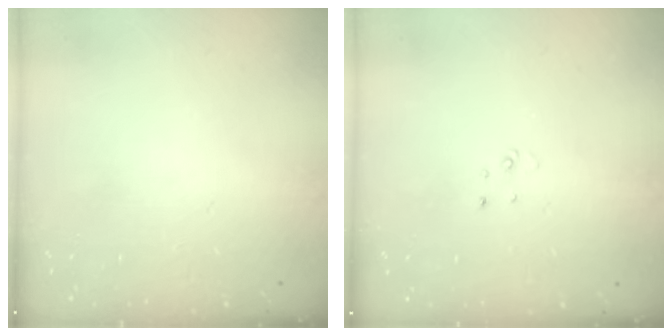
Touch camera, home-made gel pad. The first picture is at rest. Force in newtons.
{"total": 2.0, "press": 2.0, "slide": 0.2}